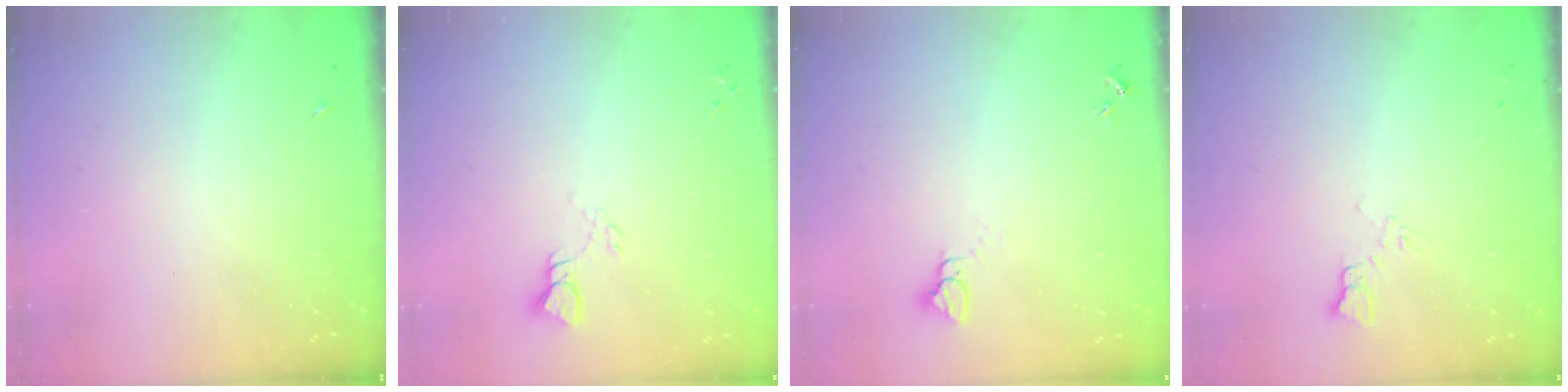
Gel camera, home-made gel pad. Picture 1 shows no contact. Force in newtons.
{"total": 2.8, "press": 2.8, "slide": 0.2}
{"total": 2.8, "press": 2.8, "slide": 0.1}
{"total": 5.3, "press": 5.3, "slide": 0.4}